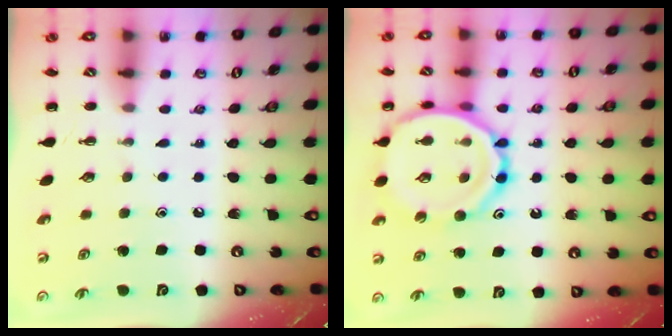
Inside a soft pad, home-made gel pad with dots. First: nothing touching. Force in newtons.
{"total": 16.2, "press": 16.1, "slide": 2.0}